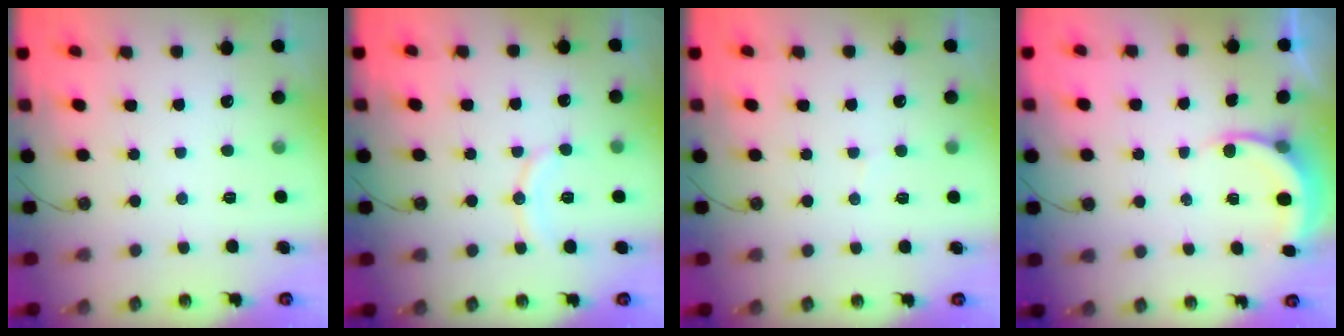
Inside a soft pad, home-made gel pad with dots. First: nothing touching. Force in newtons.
{"total": 8.9, "press": 8.9, "slide": 1.0}
{"total": 4.4, "press": 4.4, "slide": 0.5}
{"total": 4.8, "press": 4.8, "slide": 0.3}